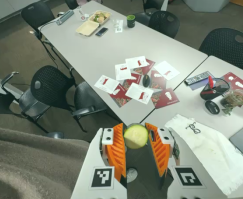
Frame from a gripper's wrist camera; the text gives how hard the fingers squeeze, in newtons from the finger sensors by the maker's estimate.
{"total": 13.4, "left": 13.8, "right": 12.9}